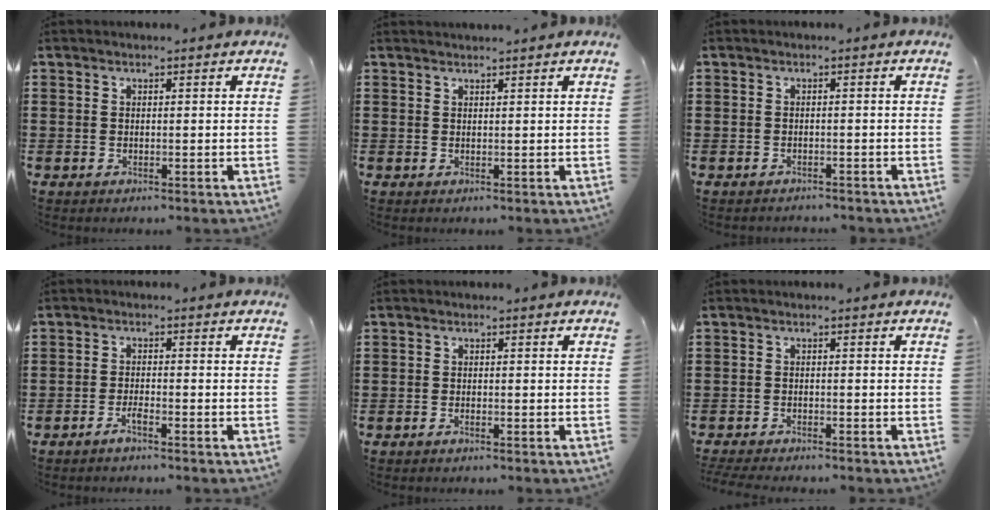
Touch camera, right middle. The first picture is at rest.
{"total": 1.1, "force": [1.0, -0.4, 0.1], "torque": [-0.005, -0.006, 0.021]}
{"total": 1.1, "force": [-1.0, 0.0, -0.2], "torque": [0.000, 0.001, -0.023]}
{"total": 1.9, "force": [-1.4, 0.1, 1.3], "torque": [-0.025, 0.000, -0.025]}
{"total": 0.6, "force": [-0.4, 0.0, 0.4], "torque": [-0.008, -0.003, -0.008]}
{"total": 2.1, "force": [-2.1, -0.2, 0.2], "torque": [-0.016, -0.009, -0.045]}